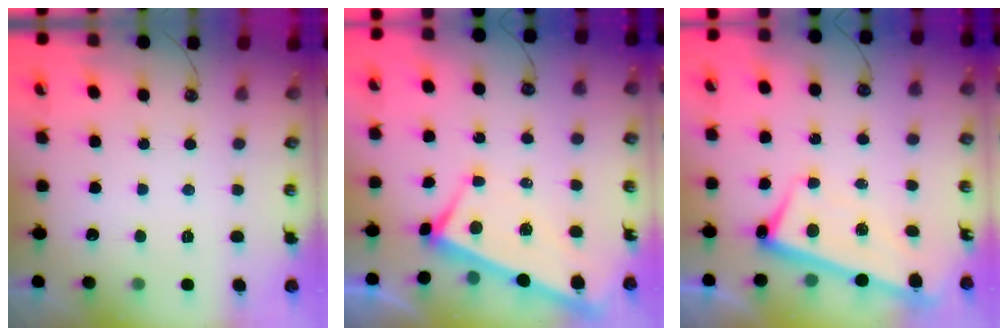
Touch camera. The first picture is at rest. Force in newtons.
{"total": 2.5, "press": 2.4, "slide": 0.8}
{"total": 2.6, "press": 2.6, "slide": 0.3}